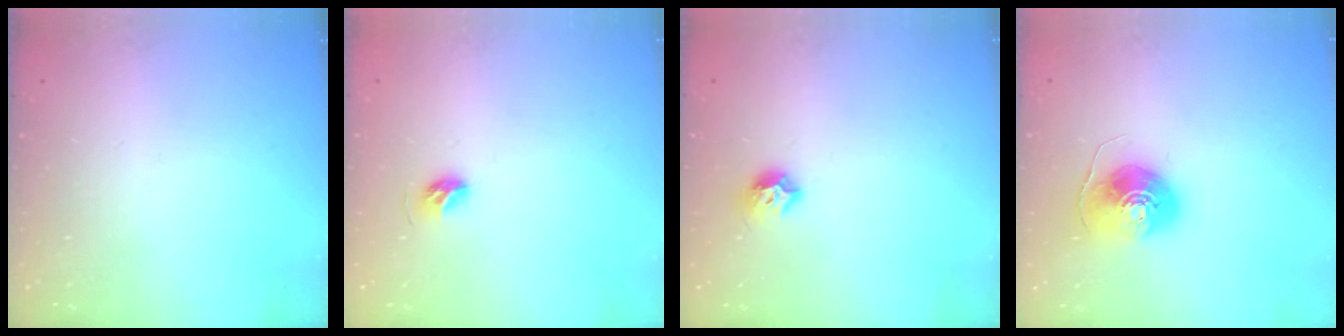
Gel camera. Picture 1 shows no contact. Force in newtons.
{"total": 4.9, "press": 4.8, "slide": 1.1}
{"total": 7.0, "press": 6.9, "slide": 1.3}
{"total": 8.3, "press": 8.3, "slide": 0.6}